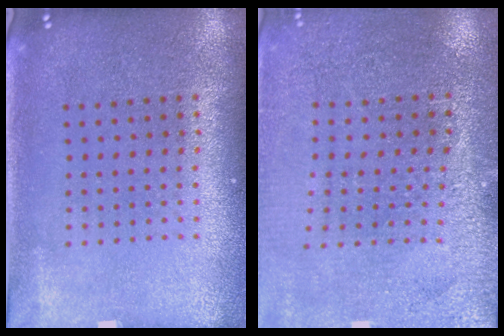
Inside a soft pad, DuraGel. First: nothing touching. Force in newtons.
{"total": 2.8, "press": 2.8, "slide": 0.1}